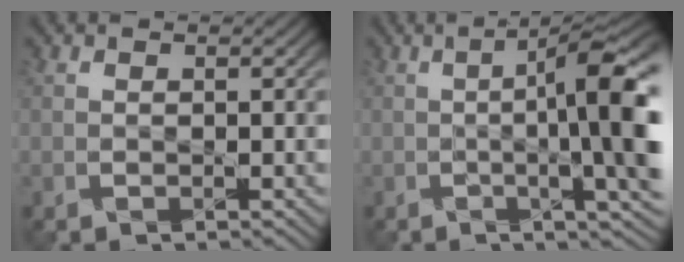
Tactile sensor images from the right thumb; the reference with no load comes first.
{"total": 11.7, "force": [-0.8, 2.8, 11.4], "torque": [-0.151, 0.002, -0.004]}